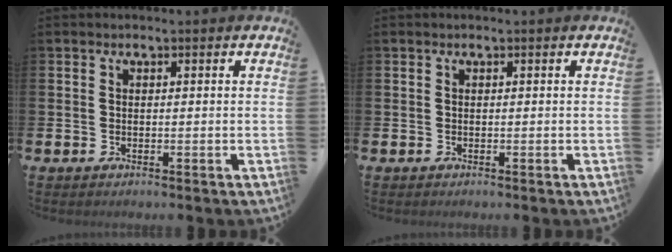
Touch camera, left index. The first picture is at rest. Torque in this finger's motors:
{"motor_torque": [0.00, 0.00, 0.00, -0.01]}